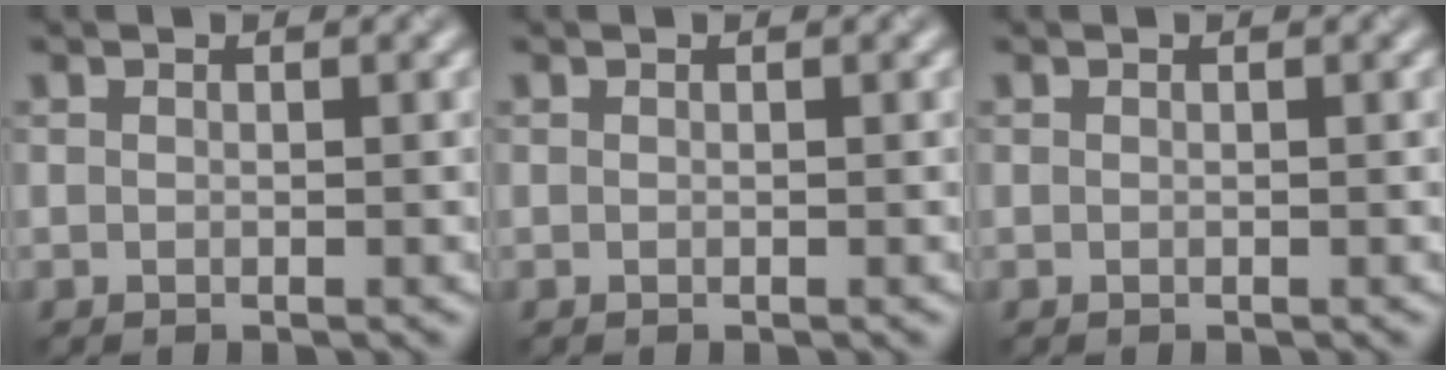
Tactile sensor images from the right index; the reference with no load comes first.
{"total": 0.0}
{"total": 0.0}